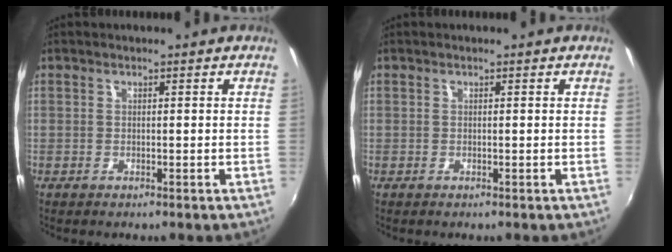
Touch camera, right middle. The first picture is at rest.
{"total": 0.0}